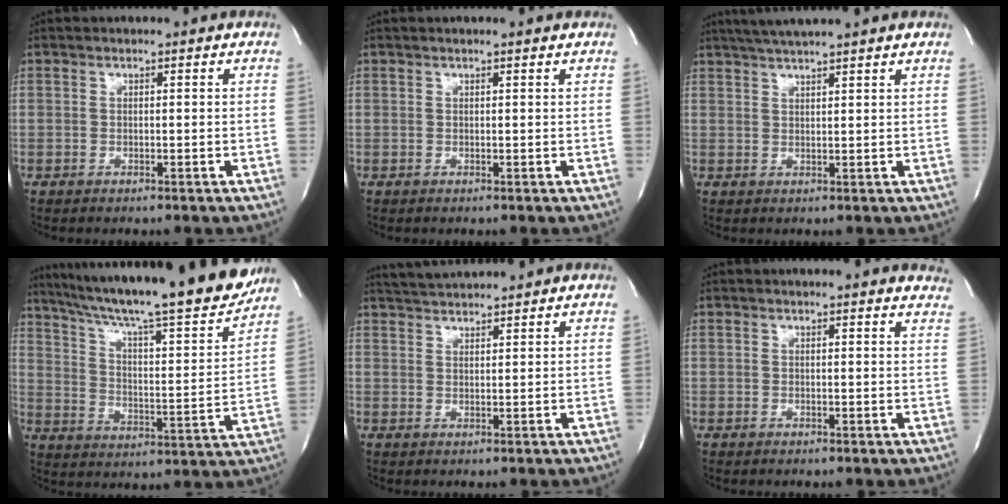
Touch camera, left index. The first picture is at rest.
{"total": 1.2, "force": [1.0, -0.2, 0.6], "torque": [-0.014, 0.008, 0.018]}
{"total": 6.6, "force": [5.6, -0.8, 3.4], "torque": [-0.059, 0.025, 0.088]}
{"total": 26.2, "force": [22.6, 1.7, 13.2], "torque": [-0.223, -0.033, 0.317]}
{"total": 4.5, "force": [4.4, -0.6, 0.9], "torque": [-0.019, 0.021, 0.081]}
{"total": 7.6, "force": [7.3, 0.7, 2.0], "torque": [-0.011, -0.014, 0.053]}